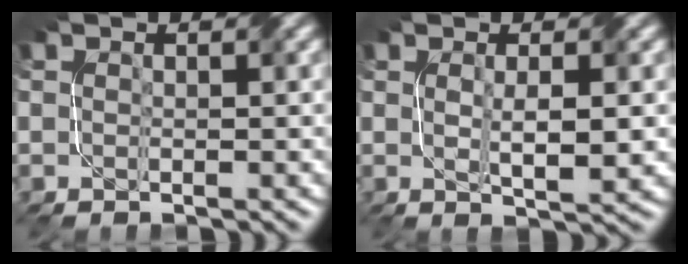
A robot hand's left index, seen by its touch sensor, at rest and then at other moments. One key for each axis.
{"total": 3.1, "fx": 0.2, "fy": 0.6, "fz": 3.1, "tx": -0.055, "ty": -0.003, "tz": 0.008}